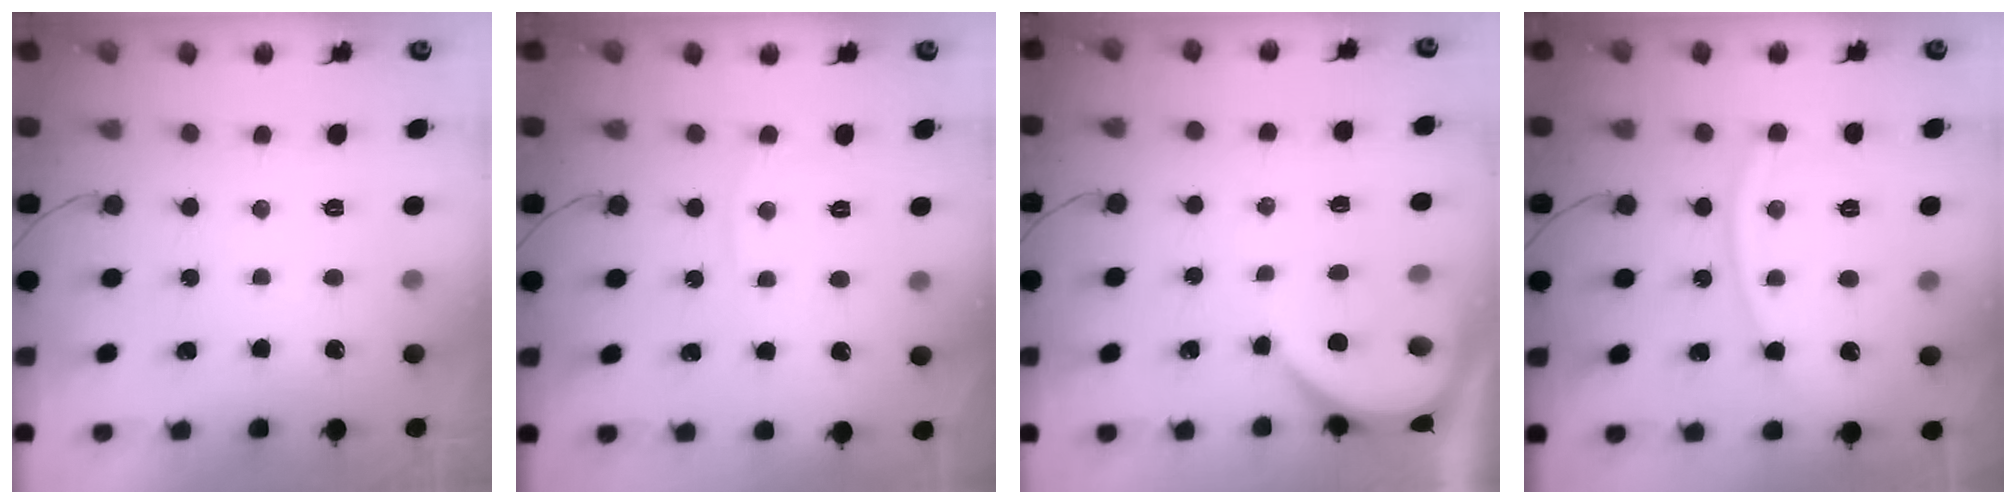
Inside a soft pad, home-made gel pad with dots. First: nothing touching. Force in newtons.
{"total": 4.1, "press": 4.1, "slide": 0.3}
{"total": 3.9, "press": 3.9, "slide": 0.5}
{"total": 10.3, "press": 10.2, "slide": 1.3}